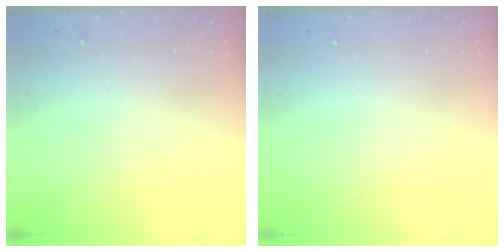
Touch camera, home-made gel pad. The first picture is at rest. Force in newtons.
{"total": 0.0}